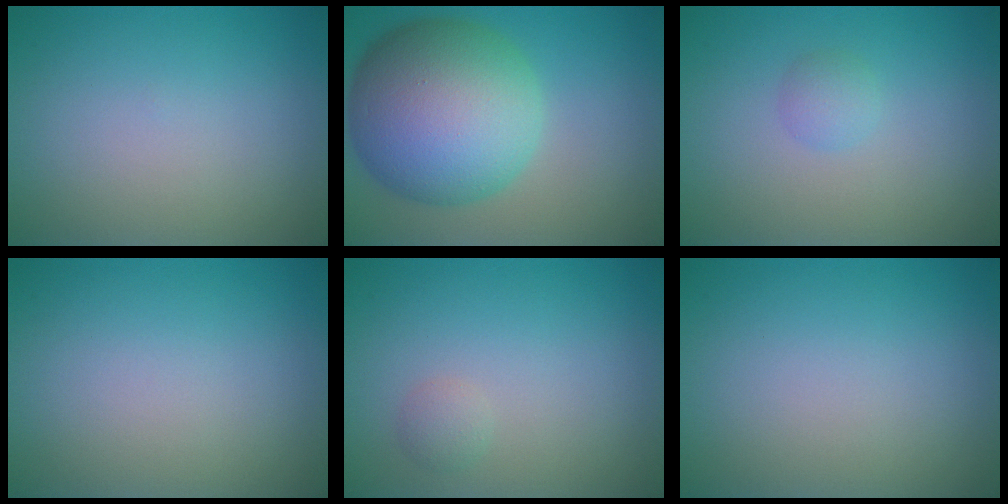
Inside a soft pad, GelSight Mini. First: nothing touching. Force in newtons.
{"total": 13.3, "press": 13.3, "slide": 0.3}
{"total": 1.2, "press": 1.2, "slide": 0.1}
{"total": 0.0}
{"total": 1.0, "press": 1.0, "slide": 0.1}
{"total": 0.0}